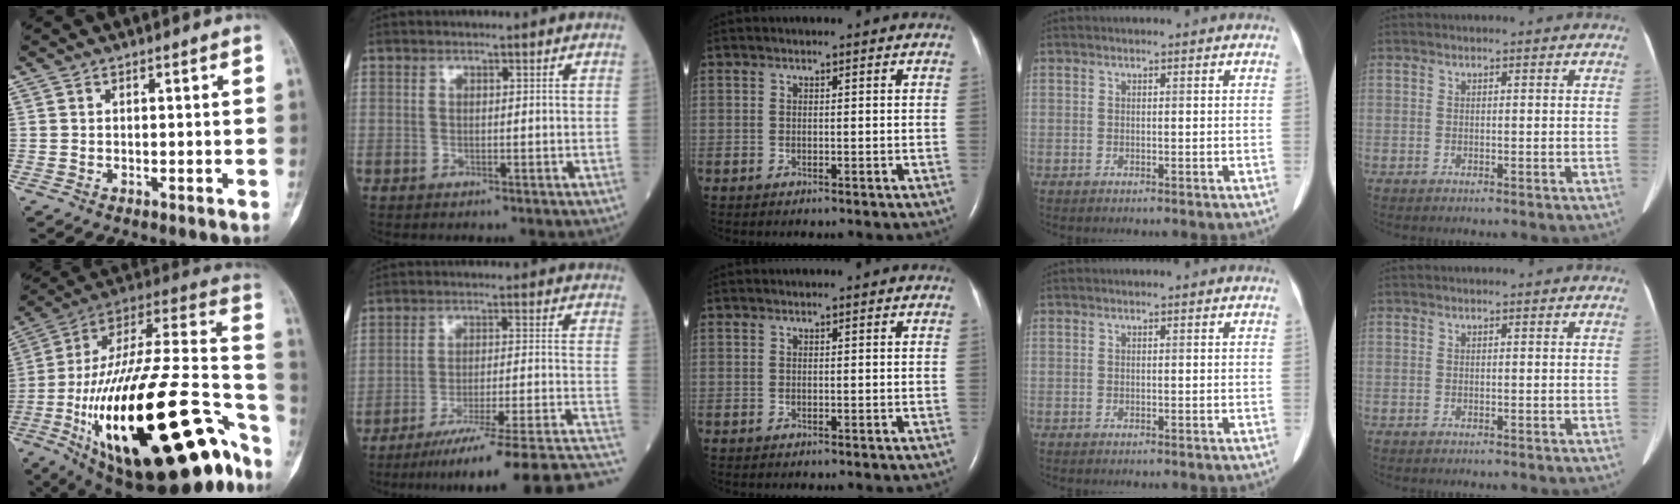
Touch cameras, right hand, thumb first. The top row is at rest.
{"thumb": {"total": 46.3, "force": [-18.0, 17.1, 39.1], "torque": [-0.588, 0.065, -0.281]}, "index": {"total": 21.0, "force": [-17.3, -1.2, 11.8], "torque": [-0.104, -0.007, -0.245]}}